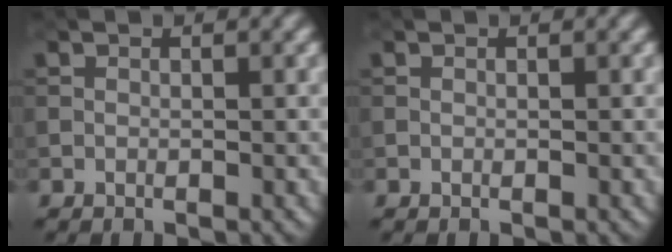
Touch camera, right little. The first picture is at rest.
{"total": 0.0}